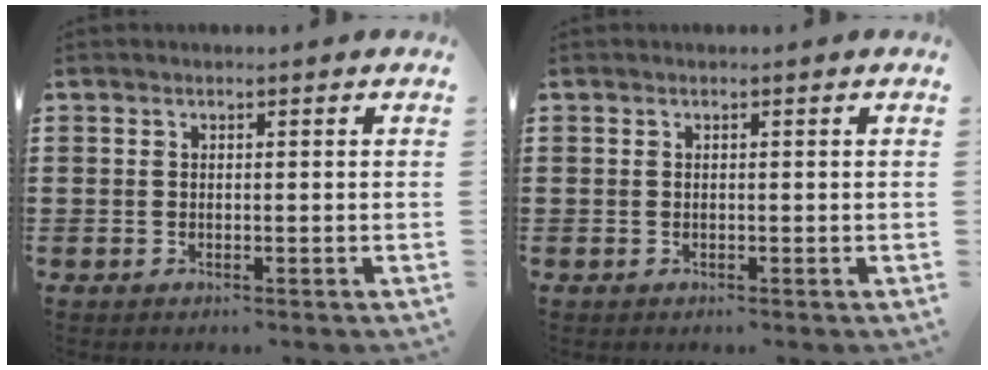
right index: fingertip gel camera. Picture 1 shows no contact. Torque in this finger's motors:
{"motor_torque": [0.00, 0.00, 0.00, 0.00]}